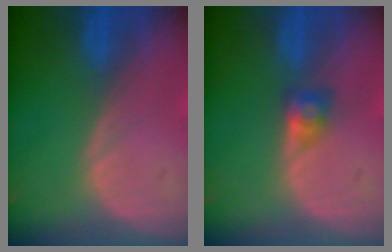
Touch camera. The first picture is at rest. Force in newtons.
{"total": 2.7, "press": 2.5, "slide": 1.1}